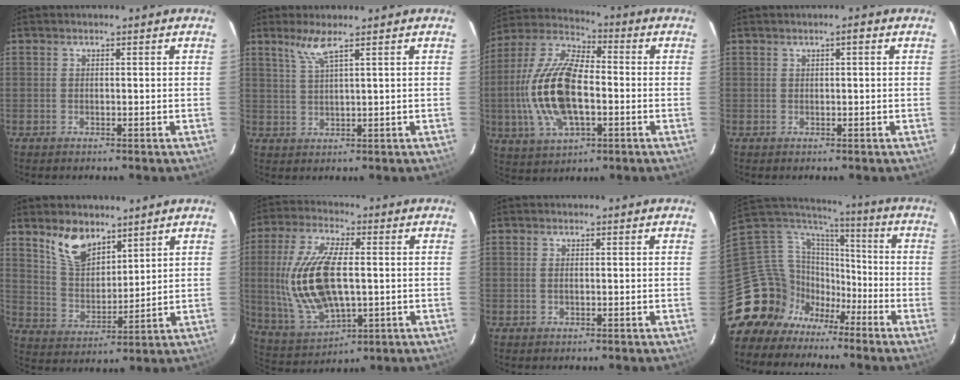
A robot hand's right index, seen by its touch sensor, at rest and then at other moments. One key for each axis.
{"total": 3.7, "fx": 2.5, "fy": -0.5, "fz": 2.6, "tx": -0.057, "ty": -0.004, "tz": 0.054}
{"total": 18.1, "fx": -2.6, "fy": 8.6, "fz": 15.8, "tx": -0.335, "ty": 0.003, "tz": -0.050}
{"total": 1.1, "fx": 0.5, "fy": 0.2, "fz": 0.9, "tx": -0.015, "ty": 0.007, "tz": 0.007}
{"total": 9.4, "fx": 6.7, "fy": 4.5, "fz": 4.8, "tx": -0.088, "ty": 0.010, "tz": 0.136}
{"total": 18.2, "fx": 0.2, "fy": 8.8, "fz": 15.9, "tx": -0.337, "ty": -0.004, "tz": 0.020}
{"total": 0.8, "fx": 0.0, "fy": 0.4, "fz": 0.7, "tx": -0.016, "ty": -0.001, "tz": 0.000}
{"total": 17.7, "fx": -10.4, "fy": 13.5, "fz": 4.7, "tx": -0.134, "ty": 0.038, "tz": -0.185}